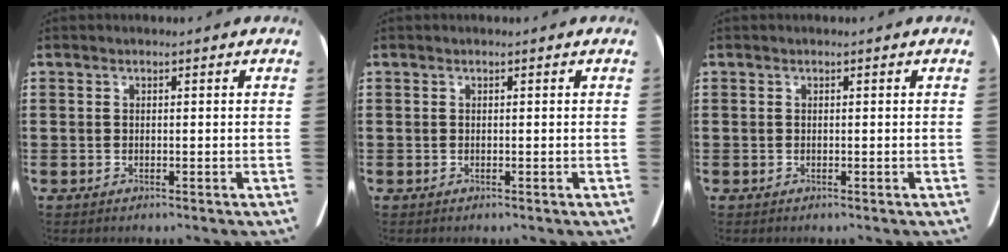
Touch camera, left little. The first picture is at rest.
{"total": 0.0}
{"total": 0.0}